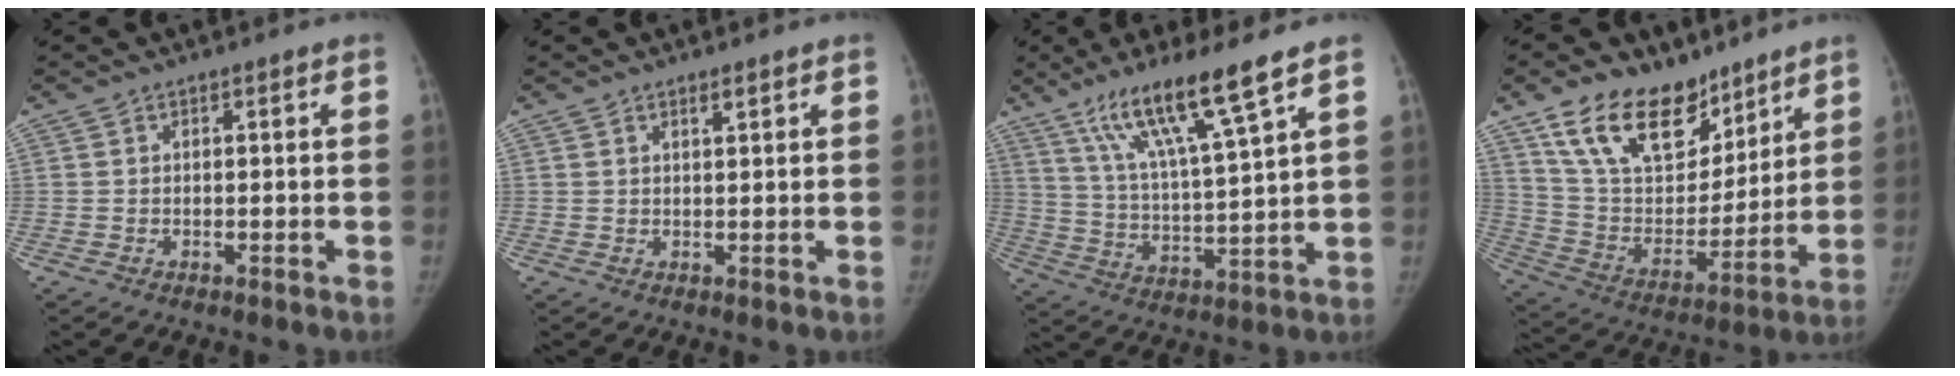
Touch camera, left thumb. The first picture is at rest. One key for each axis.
{"total": 1.3, "fx": 0.9, "fy": 0.2, "fz": 0.9, "tx": -0.013, "ty": -0.006, "tz": 0.017}
{"total": 14.6, "fx": 9.5, "fy": 0.6, "fz": 11.1, "tx": -0.198, "ty": -0.042, "tz": 0.176}
{"total": 20.5, "fx": 13.7, "fy": 11.4, "fz": 10.2, "tx": -0.131, "ty": -0.058, "tz": 0.249}